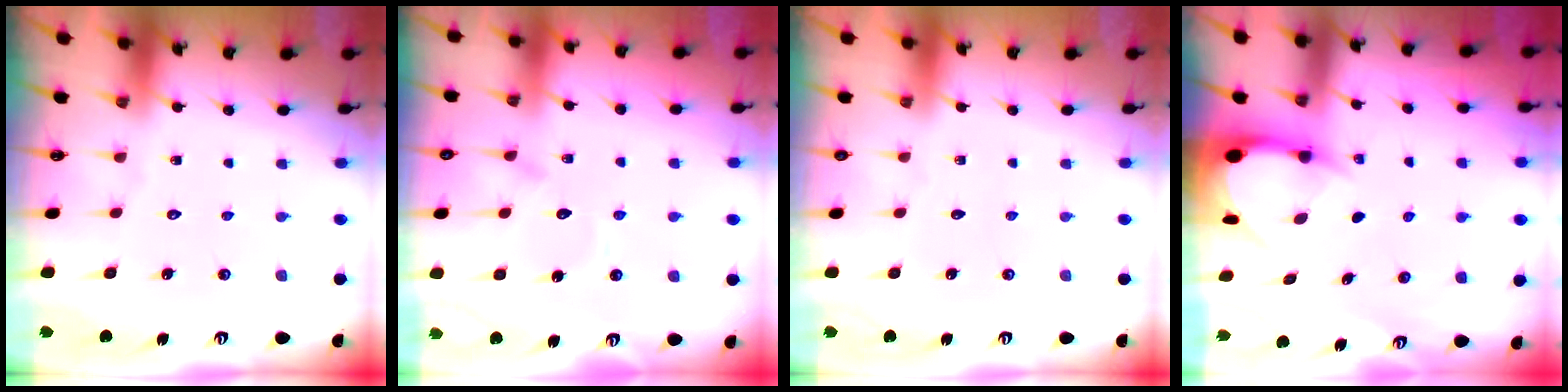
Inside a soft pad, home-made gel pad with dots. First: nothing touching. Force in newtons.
{"total": 10.1, "press": 10.1, "slide": 1.1}
{"total": 0.0}
{"total": 4.2, "press": 4.2, "slide": 0.3}